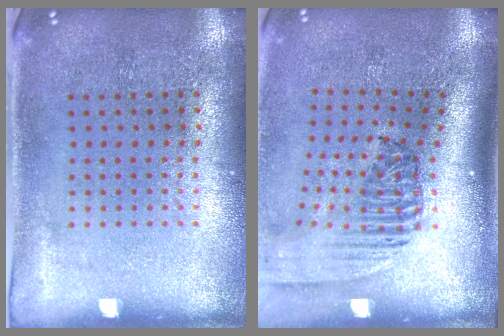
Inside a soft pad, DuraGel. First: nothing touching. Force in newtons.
{"total": 2.3, "press": 1.6, "slide": 1.7}